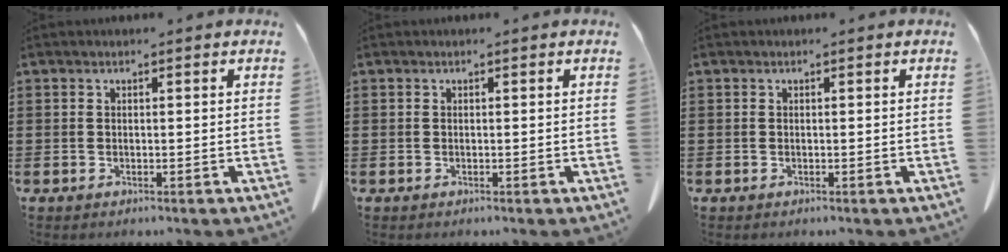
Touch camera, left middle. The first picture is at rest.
{"total": 0.0}
{"total": 0.0}